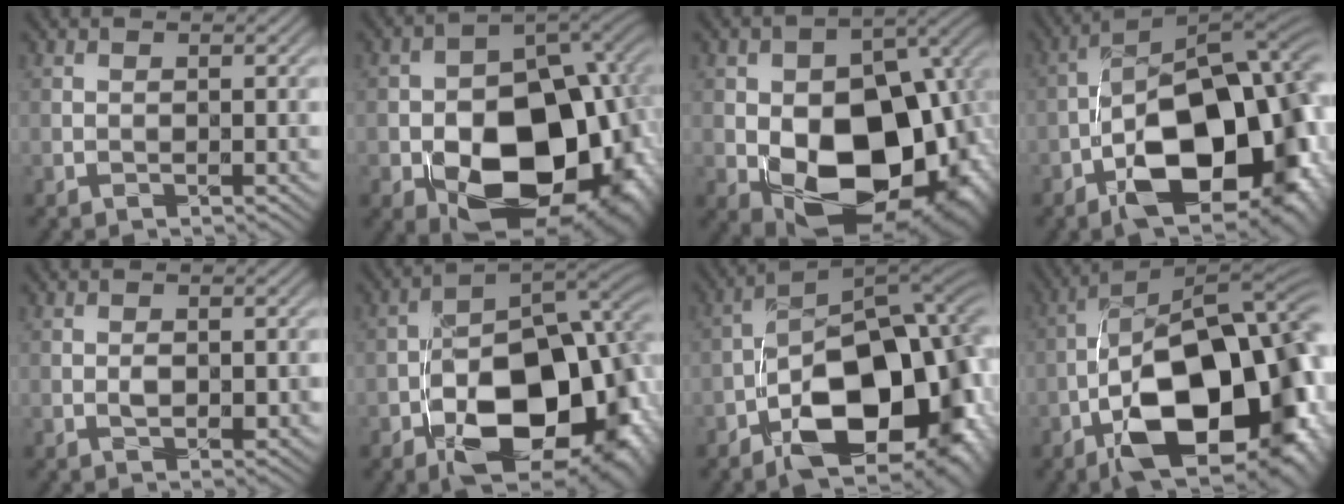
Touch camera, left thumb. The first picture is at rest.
{"total": 18.4, "force": [-5.6, 12.4, 12.4], "torque": [-0.161, -0.045, -0.073]}
{"total": 18.2, "force": [-3.7, 12.5, 12.7], "torque": [-0.163, -0.041, -0.028]}
{"total": 17.6, "force": [-6.6, 8.9, 13.6], "torque": [-0.192, -0.012, -0.119]}
{"total": 1.4, "force": [0.0, 0.8, 1.2], "torque": [-0.016, -0.002, 0.005]}
{"total": 15.8, "force": [-5.3, 9.1, 11.8], "torque": [-0.162, -0.022, -0.088]}
{"total": 16.1, "force": [-6.8, 8.3, 11.9], "torque": [-0.155, -0.012, -0.123]}
{"total": 19.1, "force": [-6.9, 9.0, 15.3], "torque": [-0.244, -0.014, -0.116]}